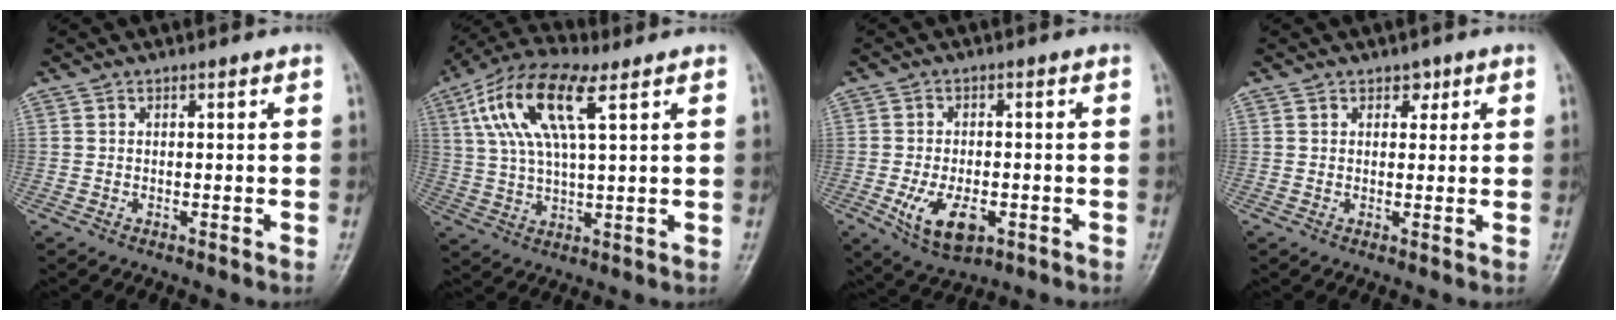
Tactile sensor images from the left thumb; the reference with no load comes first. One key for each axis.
{"total": 14.8, "fx": 5.9, "fy": 5.3, "fz": 12.5, "tx": -0.253, "ty": 0.013, "tz": 0.106}
{"total": 8.7, "fx": -2.8, "fy": 4.8, "fz": 6.7, "tx": -0.113, "ty": 0.000, "tz": -0.036}
{"total": 2.1, "fx": 1.1, "fy": 1.5, "fz": 0.8, "tx": 0.008, "ty": -0.003, "tz": 0.011}